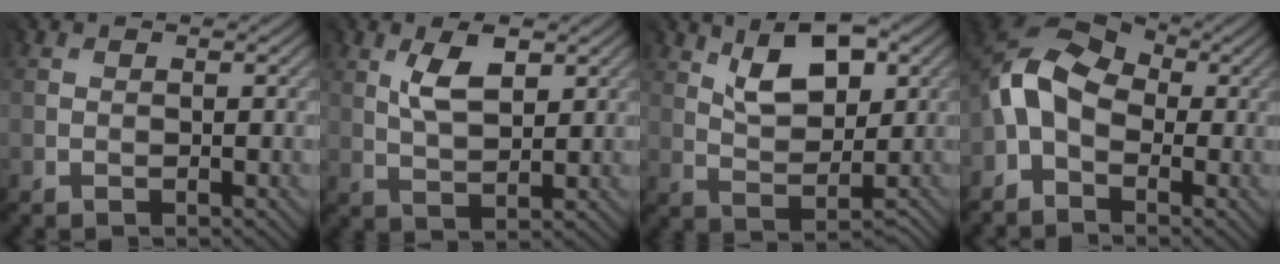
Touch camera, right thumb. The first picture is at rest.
{"total": 4.4, "force": [2.8, 2.1, 2.7], "torque": [-0.055, 0.002, 0.052]}
{"total": 6.6, "force": [4.2, 3.2, 4.0], "torque": [-0.067, 0.010, 0.074]}
{"total": 8.7, "force": [-0.6, 6.5, 5.8], "torque": [-0.136, 0.010, -0.033]}